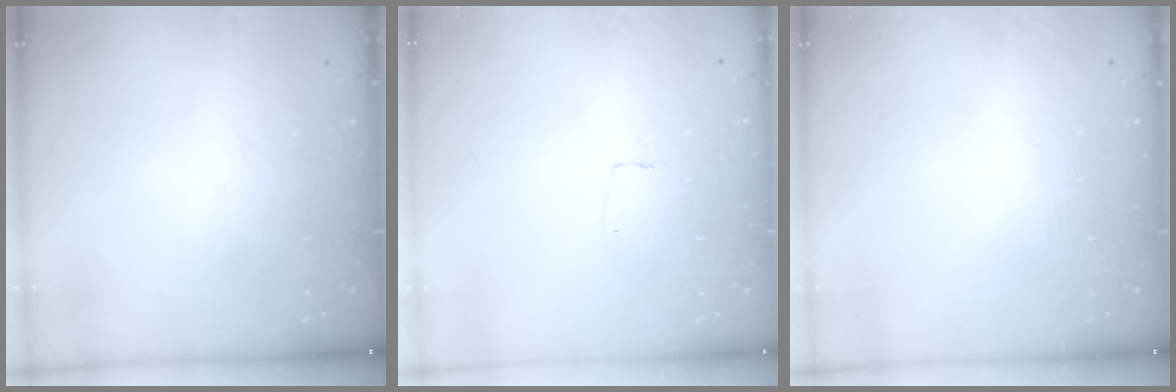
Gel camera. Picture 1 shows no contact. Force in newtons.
{"total": 3.0, "press": 3.0, "slide": 0.2}
{"total": 0.0}